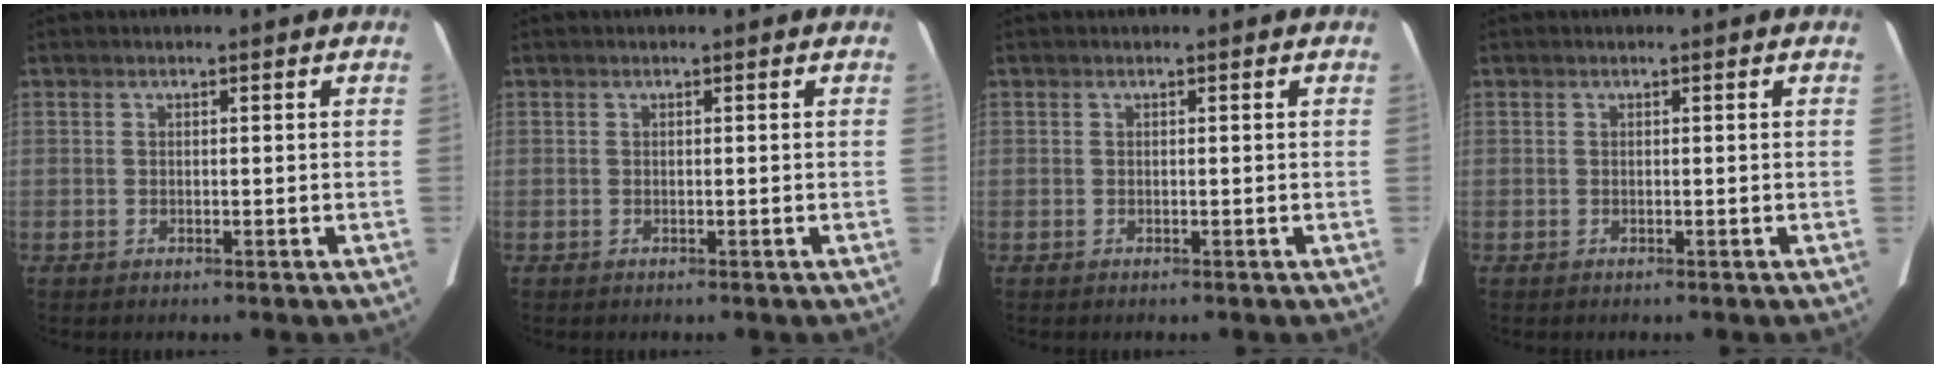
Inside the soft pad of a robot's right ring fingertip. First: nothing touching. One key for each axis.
{"total": 0.0}
{"total": 0.0}
{"total": 0.0}